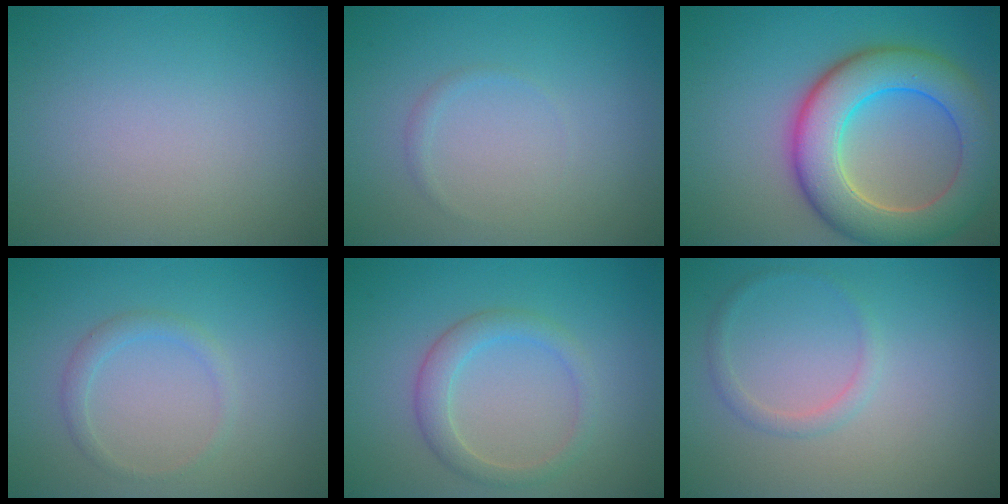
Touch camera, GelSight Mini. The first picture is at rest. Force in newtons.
{"total": 0.6, "press": 0.6, "slide": 0.0}
{"total": 8.9, "press": 8.9, "slide": 0.6}
{"total": 1.4, "press": 1.4, "slide": 0.1}
{"total": 2.7, "press": 2.7, "slide": 0.1}
{"total": 1.1, "press": 1.1, "slide": 0.1}